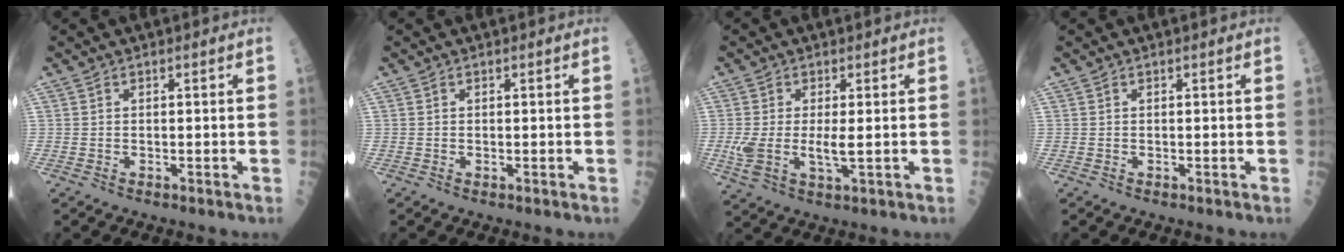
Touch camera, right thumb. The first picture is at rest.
{"total": 0.0}
{"total": 6.4, "force": [-0.1, 2.3, 6.0], "torque": [-0.138, -0.010, 0.000]}
{"total": 0.0}